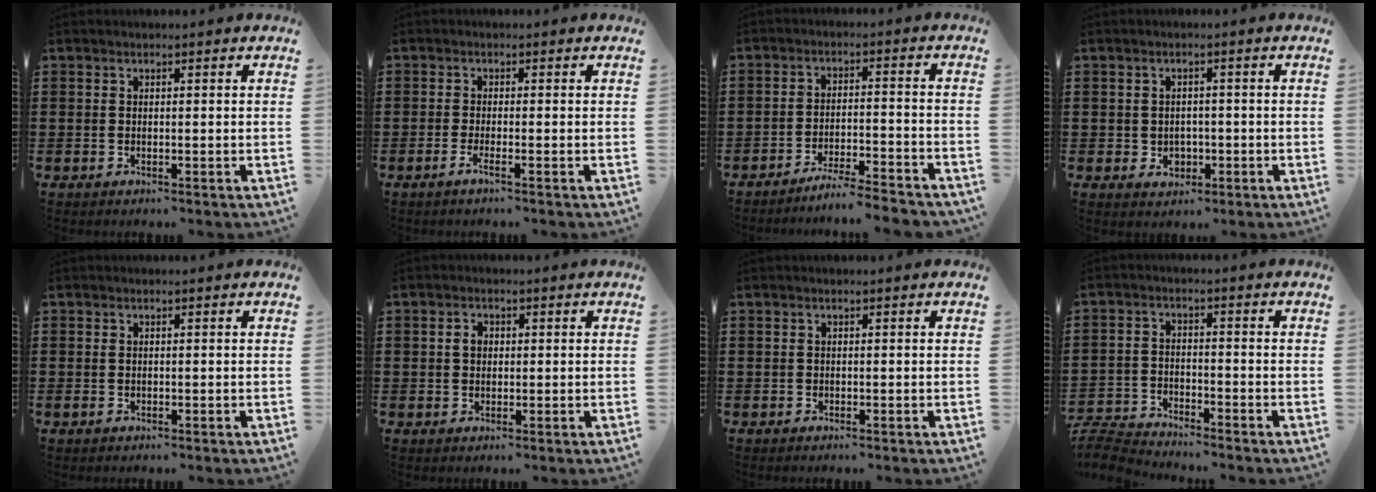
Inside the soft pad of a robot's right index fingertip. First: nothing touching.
{"total": 1.6, "force": [-1.0, 0.0, 1.3], "torque": [-0.029, -0.005, -0.021]}
{"total": 4.9, "force": [-4.7, -0.5, 1.3], "torque": [-0.030, -0.012, -0.097]}
{"total": 2.3, "force": [-0.5, 2.1, 0.7], "torque": [-0.021, 0.006, -0.013]}
{"total": 0.0}
{"total": 1.8, "force": [0.3, 1.4, 1.1], "torque": [-0.024, 0.009, 0.004]}
{"total": 0.0}
{"total": 4.4, "force": [-4.4, 0.4, 0.4], "torque": [-0.031, -0.004, -0.097]}